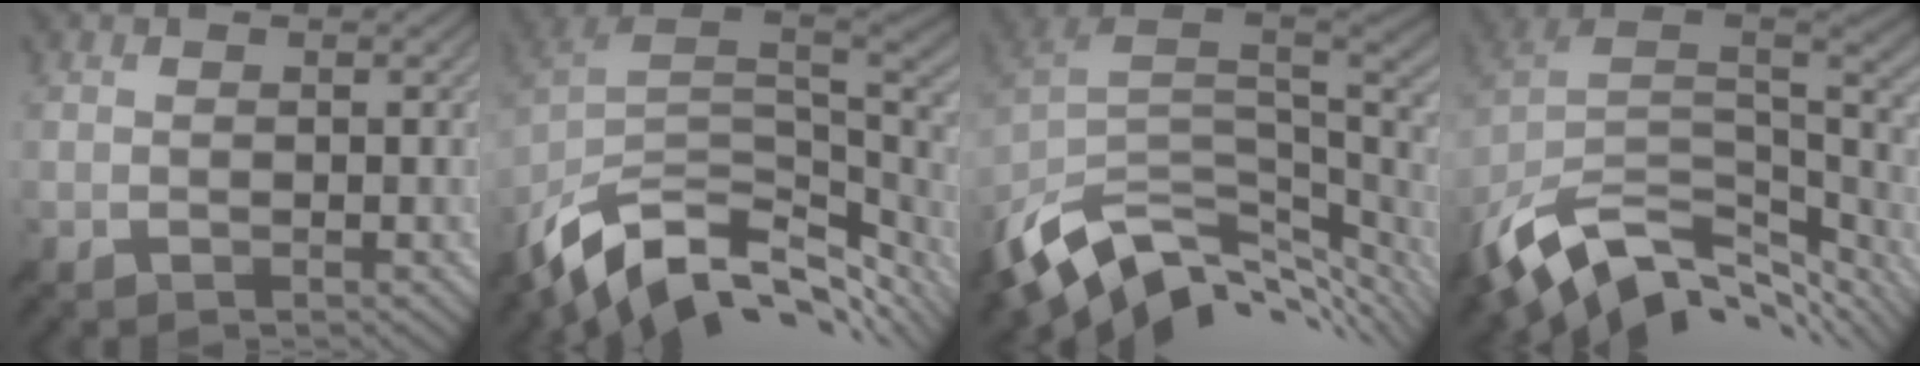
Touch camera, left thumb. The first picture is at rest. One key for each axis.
{"total": 13.5, "fx": -7.3, "fy": 7.0, "fz": 9.0, "tx": -0.219, "ty": -0.022, "tz": -0.126}
{"total": 13.1, "fx": -6.4, "fy": 6.6, "fz": 9.3, "tx": -0.214, "ty": -0.015, "tz": -0.109}
{"total": 14.3, "fx": -7.6, "fy": 7.3, "fz": 9.7, "tx": -0.230, "ty": -0.013, "tz": -0.121}